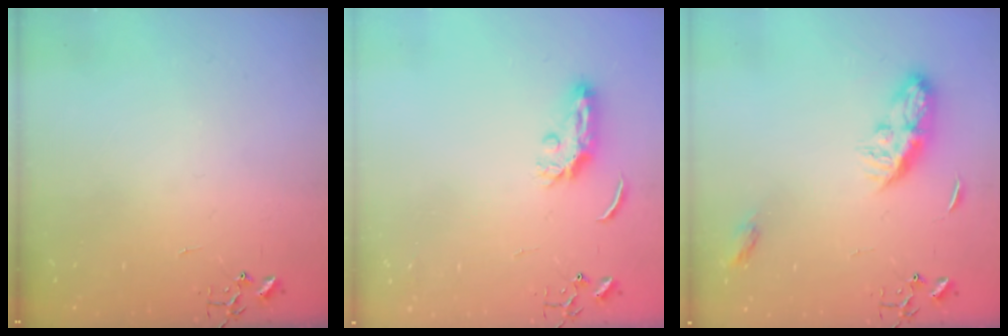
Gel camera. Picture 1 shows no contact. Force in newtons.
{"total": 5.6, "press": 5.6, "slide": 0.5}
{"total": 8.8, "press": 8.8, "slide": 0.0}